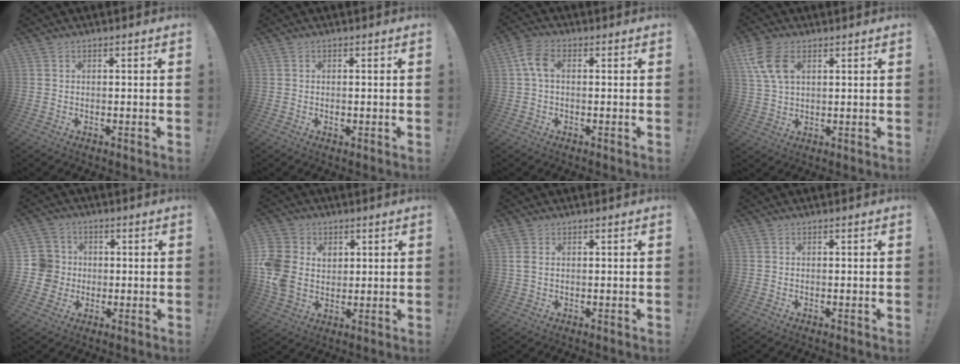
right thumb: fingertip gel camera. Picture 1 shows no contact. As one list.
[{"total": 0.8, "force": [-0.5, 0.5, 0.3], "torque": [-0.008, 0.002, -0.008]}, {"total": 6.0, "force": [0.8, 3.5, 4.8], "torque": [-0.103, 0.009, 0.018]}, {"total": 10.1, "force": [4.2, 5.9, 7.0], "torque": [-0.152, -0.004, 0.081]}, {"total": 8.2, "force": [0.0, 8.0, 1.9], "torque": [-0.033, 0.006, 0.006]}, {"total": 12.2, "force": [1.5, 10.5, 6.2], "torque": [-0.133, -0.006, 0.033]}, {"total": 2.2, "force": [0.8, 1.2, 1.7], "torque": [-0.028, 0.001, 0.014]}, {"total": 0.0}]